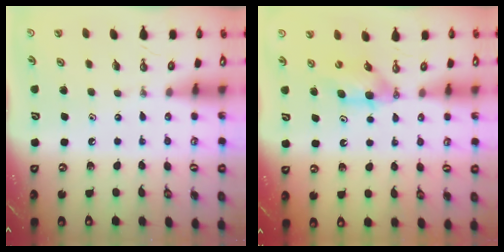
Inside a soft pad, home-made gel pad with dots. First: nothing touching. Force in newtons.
{"total": 4.5, "press": 4.3, "slide": 1.4}